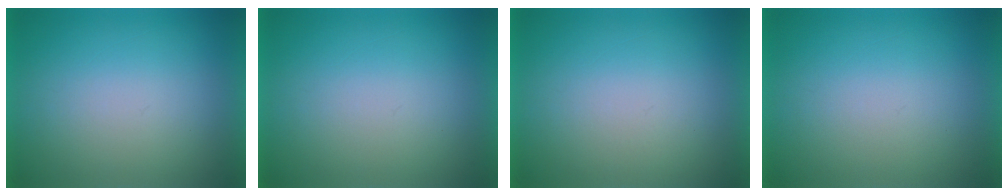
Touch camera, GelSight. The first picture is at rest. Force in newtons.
{"total": 0.0}
{"total": 1.0}
{"total": 0.0}